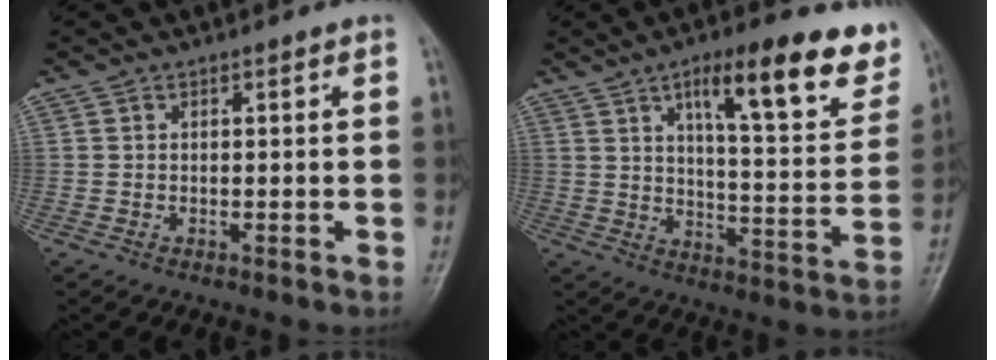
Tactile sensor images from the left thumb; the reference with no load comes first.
{"total": 18.6, "force": [10.5, 5.5, 14.4], "torque": [-0.155, -0.043, 0.152]}